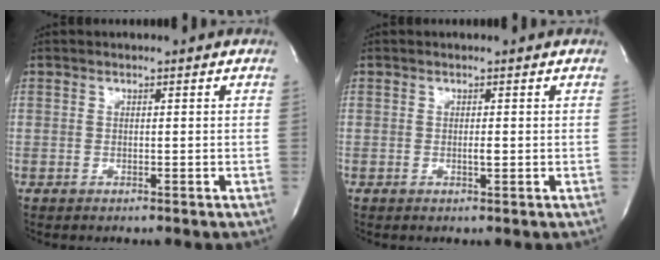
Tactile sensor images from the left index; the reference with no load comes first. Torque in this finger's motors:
{"motor_torque": [0.22, 0.05, 0.00, 0.01]}